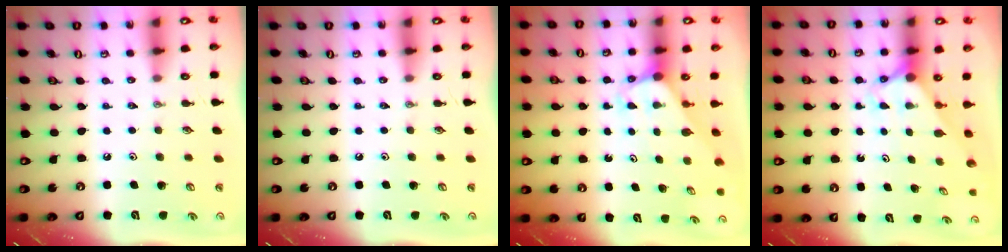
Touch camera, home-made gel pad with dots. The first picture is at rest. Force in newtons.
{"total": 0.0}
{"total": 3.0, "press": 3.0, "slide": 0.2}
{"total": 2.9, "press": 2.9, "slide": 0.0}